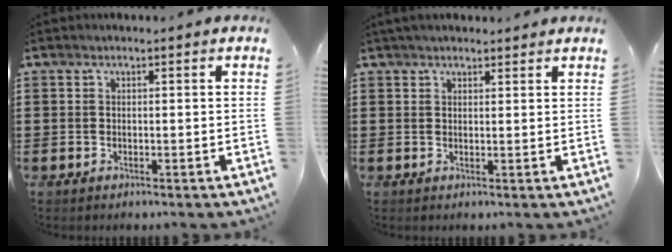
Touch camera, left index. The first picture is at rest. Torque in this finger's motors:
{"motor_torque": [0.29, -0.33, 0.58, 0.15]}